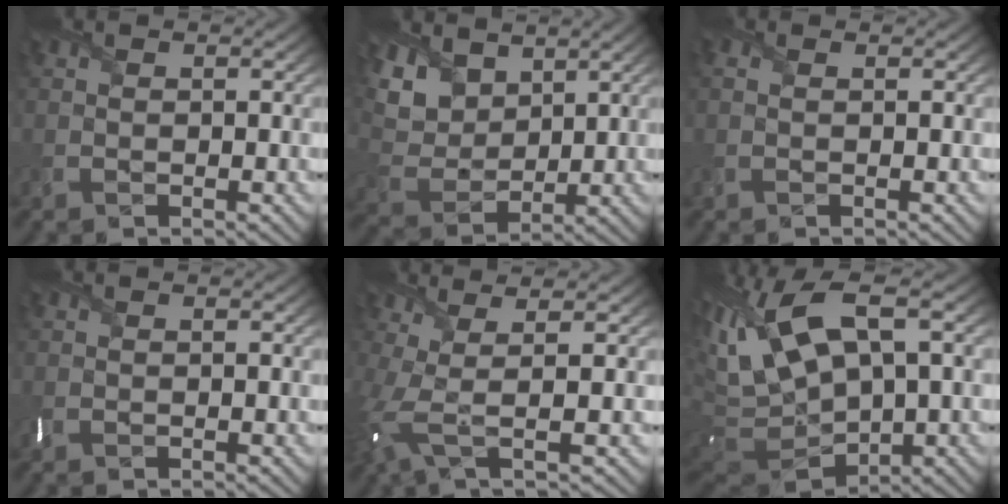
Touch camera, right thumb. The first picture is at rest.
{"total": 9.1, "force": [5.5, 5.5, 4.7], "torque": [-0.150, 0.010, 0.101]}
{"total": 0.7, "force": [0.1, 0.3, 0.7], "torque": [-0.018, 0.001, 0.003]}
{"total": 0.0}
{"total": 6.1, "force": [0.5, 1.2, 5.9], "torque": [-0.126, 0.002, 0.000]}
{"total": 15.2, "force": [2.5, 7.6, 12.8], "torque": [-0.308, 0.002, 0.061]}